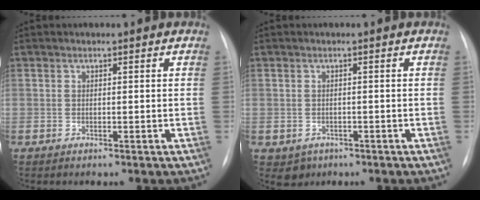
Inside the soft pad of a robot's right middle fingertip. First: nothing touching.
{"total": 2.6, "force": [-1.2, 2.2, 0.4], "torque": [-0.003, 0.005, -0.009]}